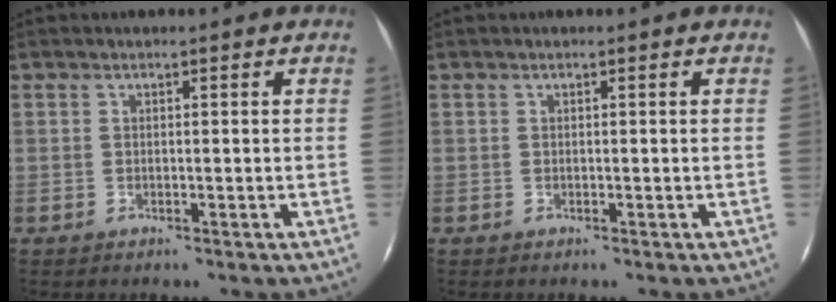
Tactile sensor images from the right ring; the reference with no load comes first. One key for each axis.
{"total": 0.0}